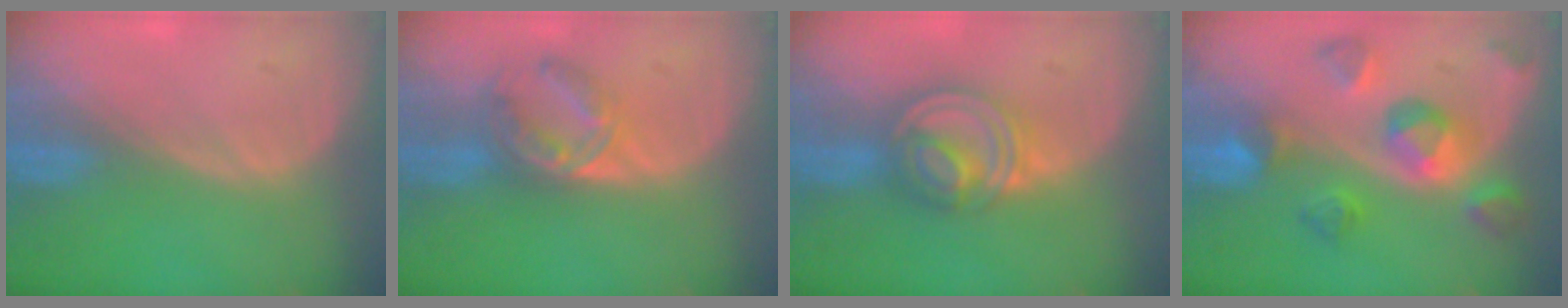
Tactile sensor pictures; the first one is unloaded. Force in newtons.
{"total": 7.1, "press": 6.1, "slide": 3.7}
{"total": 7.9, "press": 6.7, "slide": 4.1}
{"total": 9.5, "press": 8.7, "slide": 3.9}